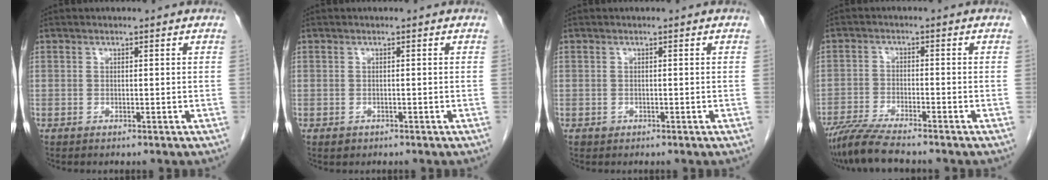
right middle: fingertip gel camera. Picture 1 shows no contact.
{"total": 0.9, "force": [-0.4, 0.7, 0.2], "torque": [-0.005, 0.002, -0.001]}
{"total": 0.5, "force": [-0.2, 0.5, 0.1], "torque": [-0.005, 0.003, -0.003]}
{"total": 7.2, "force": [-6.1, 0.3, 3.7], "torque": [-0.067, -0.022, -0.111]}